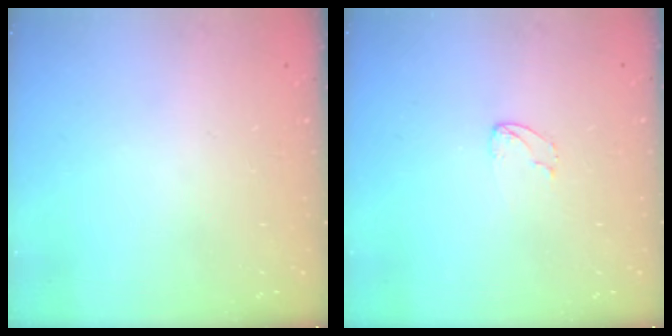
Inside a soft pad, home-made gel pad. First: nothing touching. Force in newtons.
{"total": 2.8, "press": 2.8, "slide": 0.2}